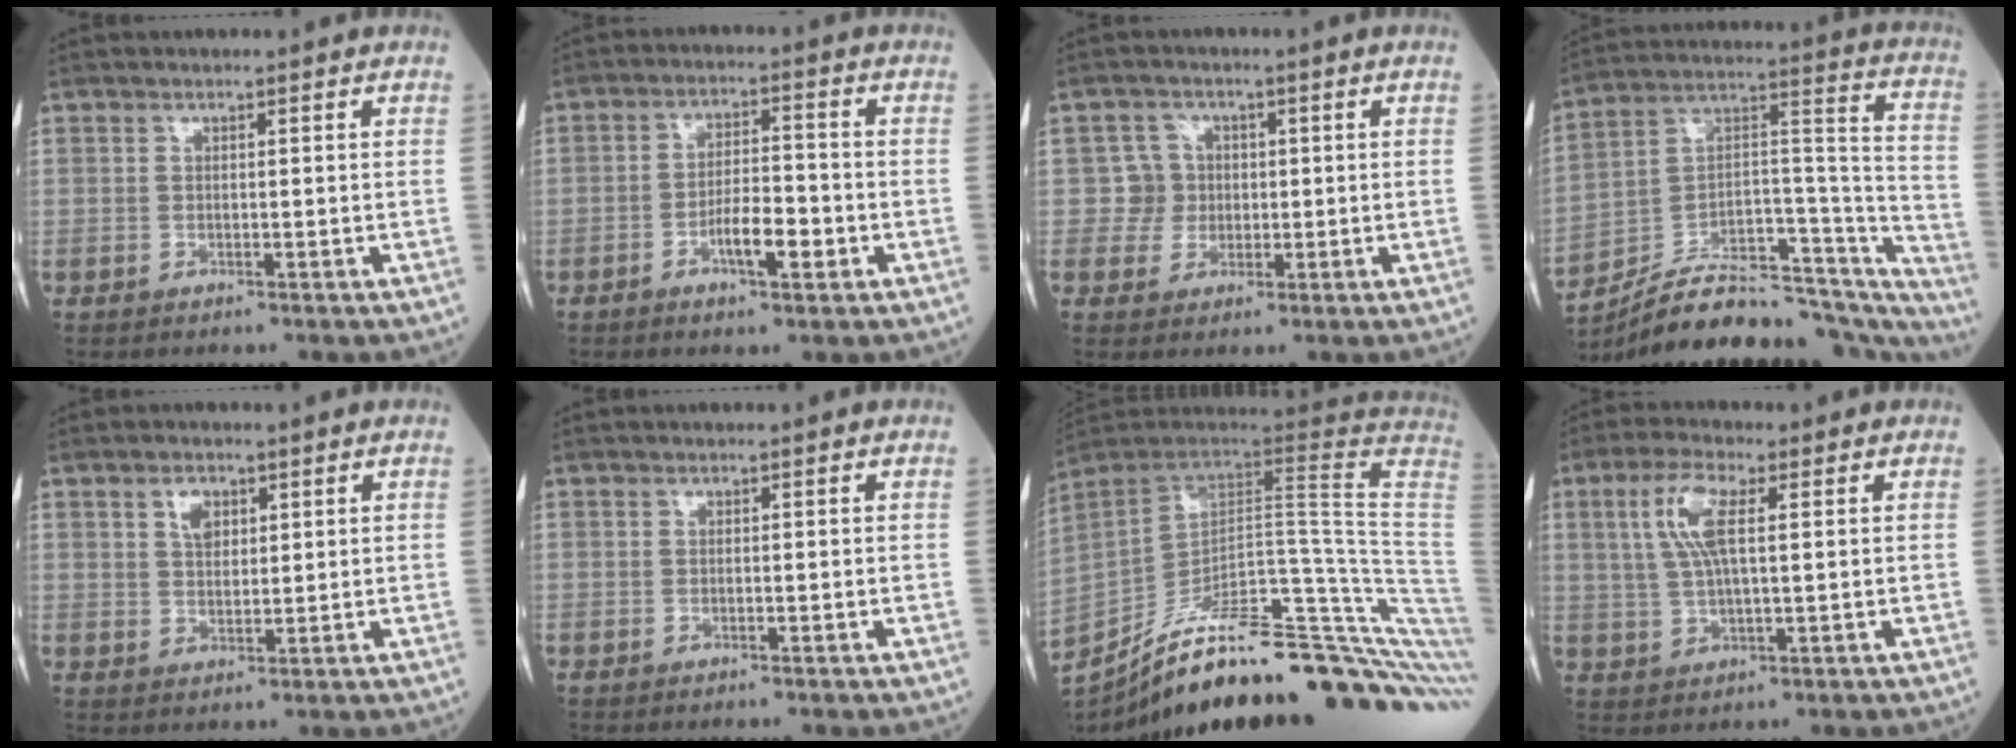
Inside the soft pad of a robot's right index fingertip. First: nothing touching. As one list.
[{"total": 6.0, "force": [-2.4, 1.6, 5.2], "torque": [-0.096, 0.005, -0.041]}, {"total": 3.8, "force": [0.1, 3.8, -0.1], "torque": [0.015, 0.009, 0.002]}, {"total": 28.2, "force": [-25.0, 7.7, 10.5], "torque": [-0.110, 0.048, -0.363]}, {"total": 3.3, "force": [1.6, 1.9, 2.2], "torque": [-0.039, 0.004, 0.032]}, {"total": 0.0}, {"total": 36.2, "force": [-27.7, 3.3, 23.1], "torque": [-0.228, -0.039, -0.380]}, {"total": 7.0, "force": [2.1, 1.7, 6.5], "torque": [-0.143, 0.010, 0.044]}]